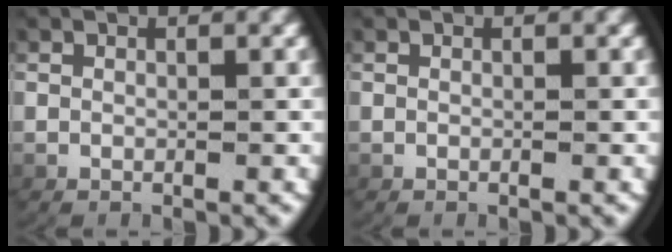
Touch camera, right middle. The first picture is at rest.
{"total": 0.0}